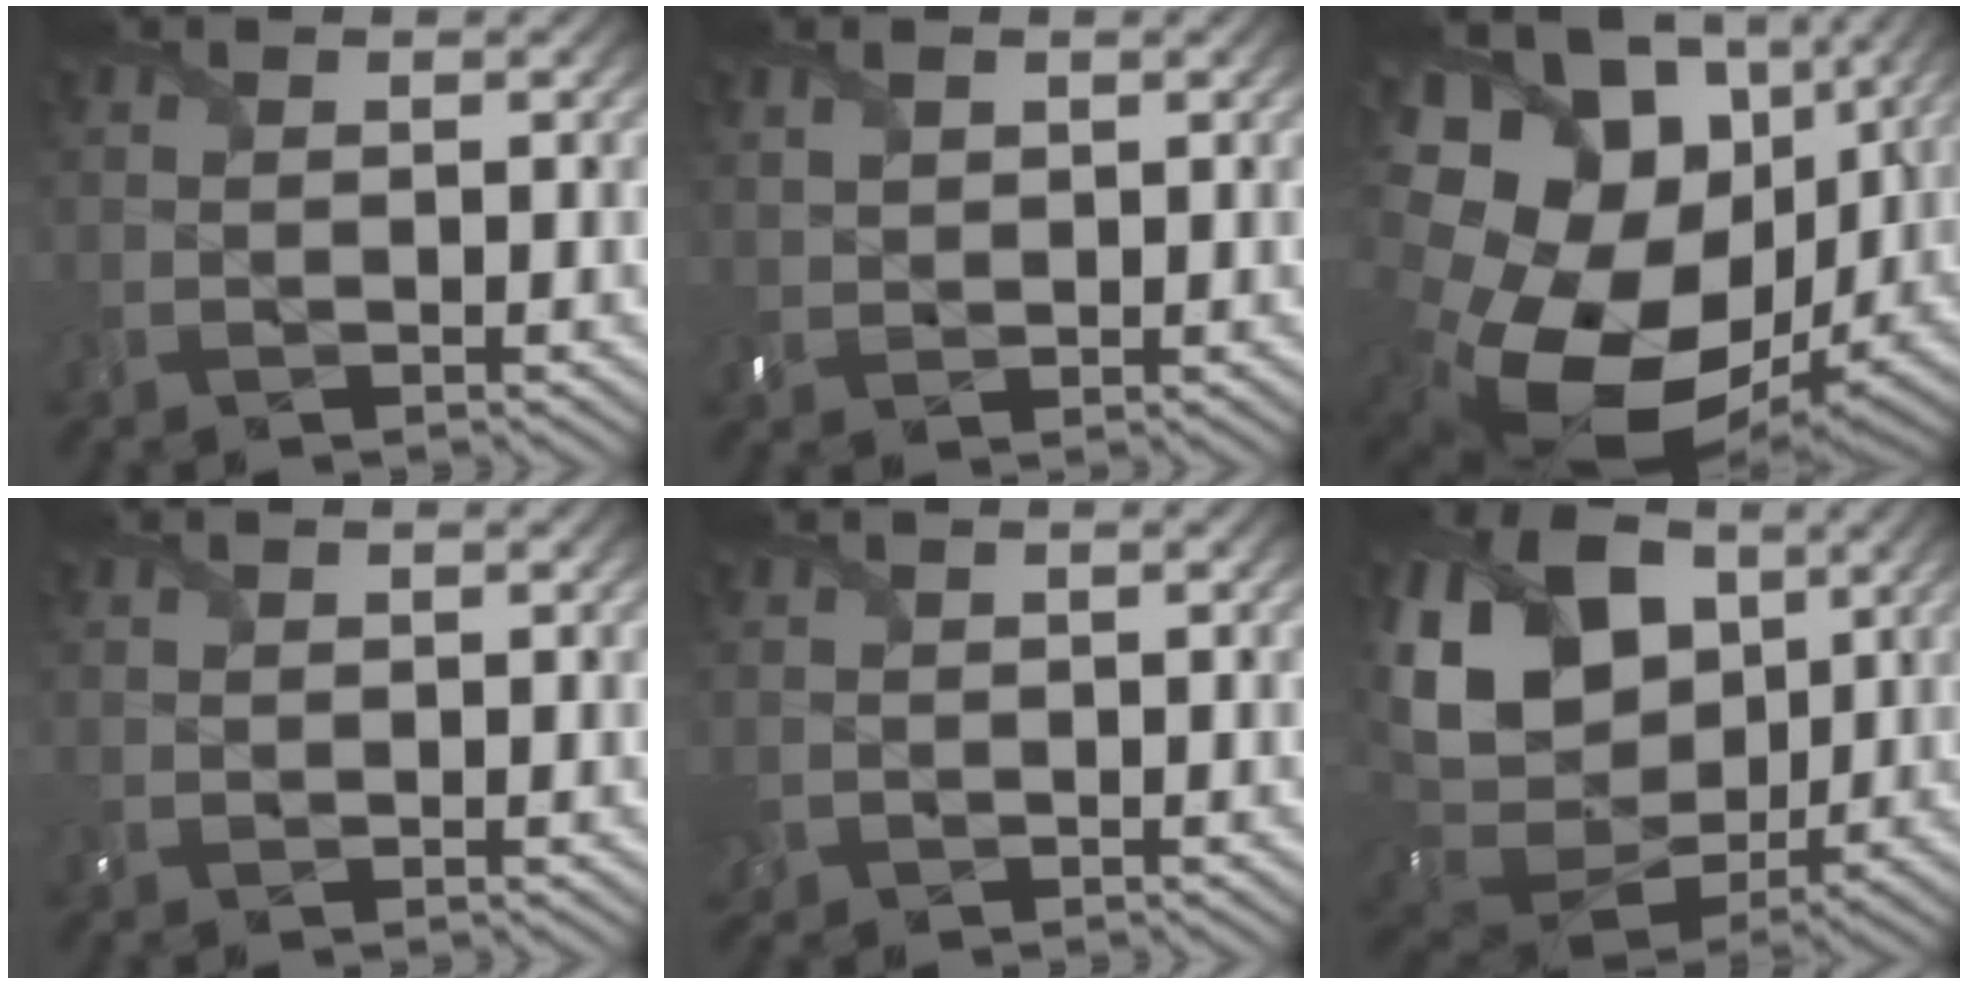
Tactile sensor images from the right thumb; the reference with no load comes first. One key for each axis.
{"total": 2.2, "fx": 1.2, "fy": 1.4, "fz": 1.1, "tx": -0.032, "ty": 0.001, "tz": 0.025}
{"total": 20.5, "fx": 0.3, "fy": 15.5, "fz": 13.4, "tx": -0.310, "ty": -0.058, "tz": 0.059}
{"total": 0.7, "fx": 0.6, "fy": 0.4, "fz": 0.2, "tx": -0.010, "ty": 0.002, "tz": 0.014}
{"total": 1.9, "fx": 0.3, "fy": 1.9, "fz": 0.5, "tx": -0.026, "ty": -0.004, "tz": 0.001}
{"total": 17.4, "fx": 4.7, "fy": 12.5, "fz": 11.1, "tx": -0.268, "ty": 0.008, "tz": 0.104}